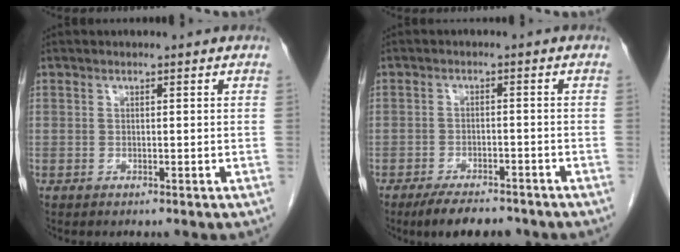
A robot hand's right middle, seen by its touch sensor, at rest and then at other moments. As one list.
[{"total": 6.8, "force": [-5.6, 2.1, 3.3], "torque": [-0.050, -0.006, -0.088]}]